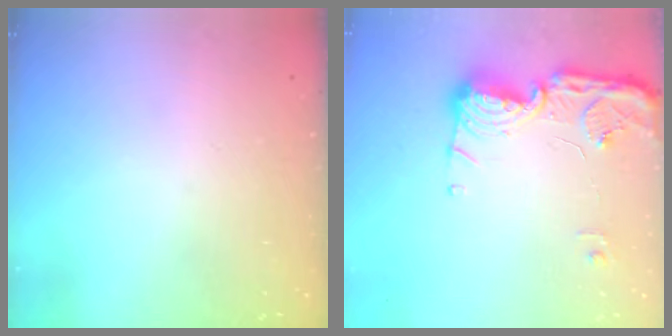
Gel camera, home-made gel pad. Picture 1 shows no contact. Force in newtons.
{"total": 15.0, "press": 14.9, "slide": 0.8}